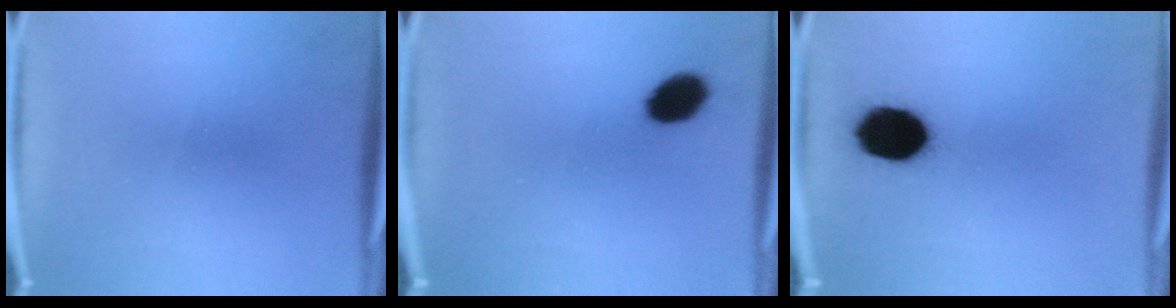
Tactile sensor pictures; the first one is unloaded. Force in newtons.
{"total": 6.7}
{"total": 12.3}